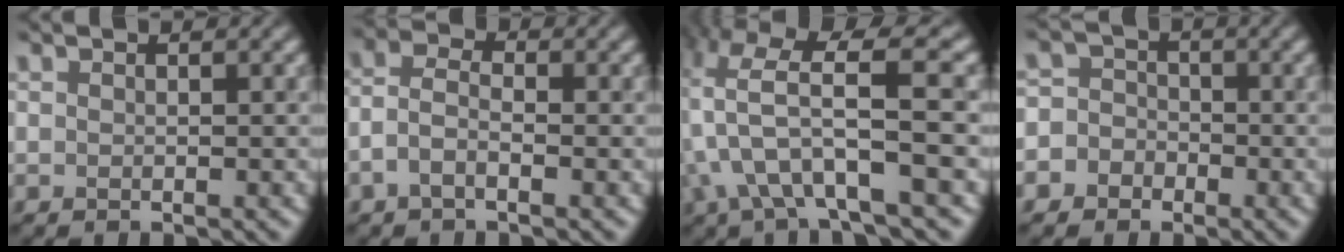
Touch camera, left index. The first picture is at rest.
{"total": 2.5, "force": [-1.1, 1.3, 1.8], "torque": [-0.041, 0.011, -0.033]}
{"total": 7.4, "force": [-1.3, 2.4, 6.9], "torque": [-0.129, 0.009, -0.022]}
{"total": 4.4, "force": [-2.1, 3.9, 0.5], "torque": [0.022, 0.009, -0.057]}